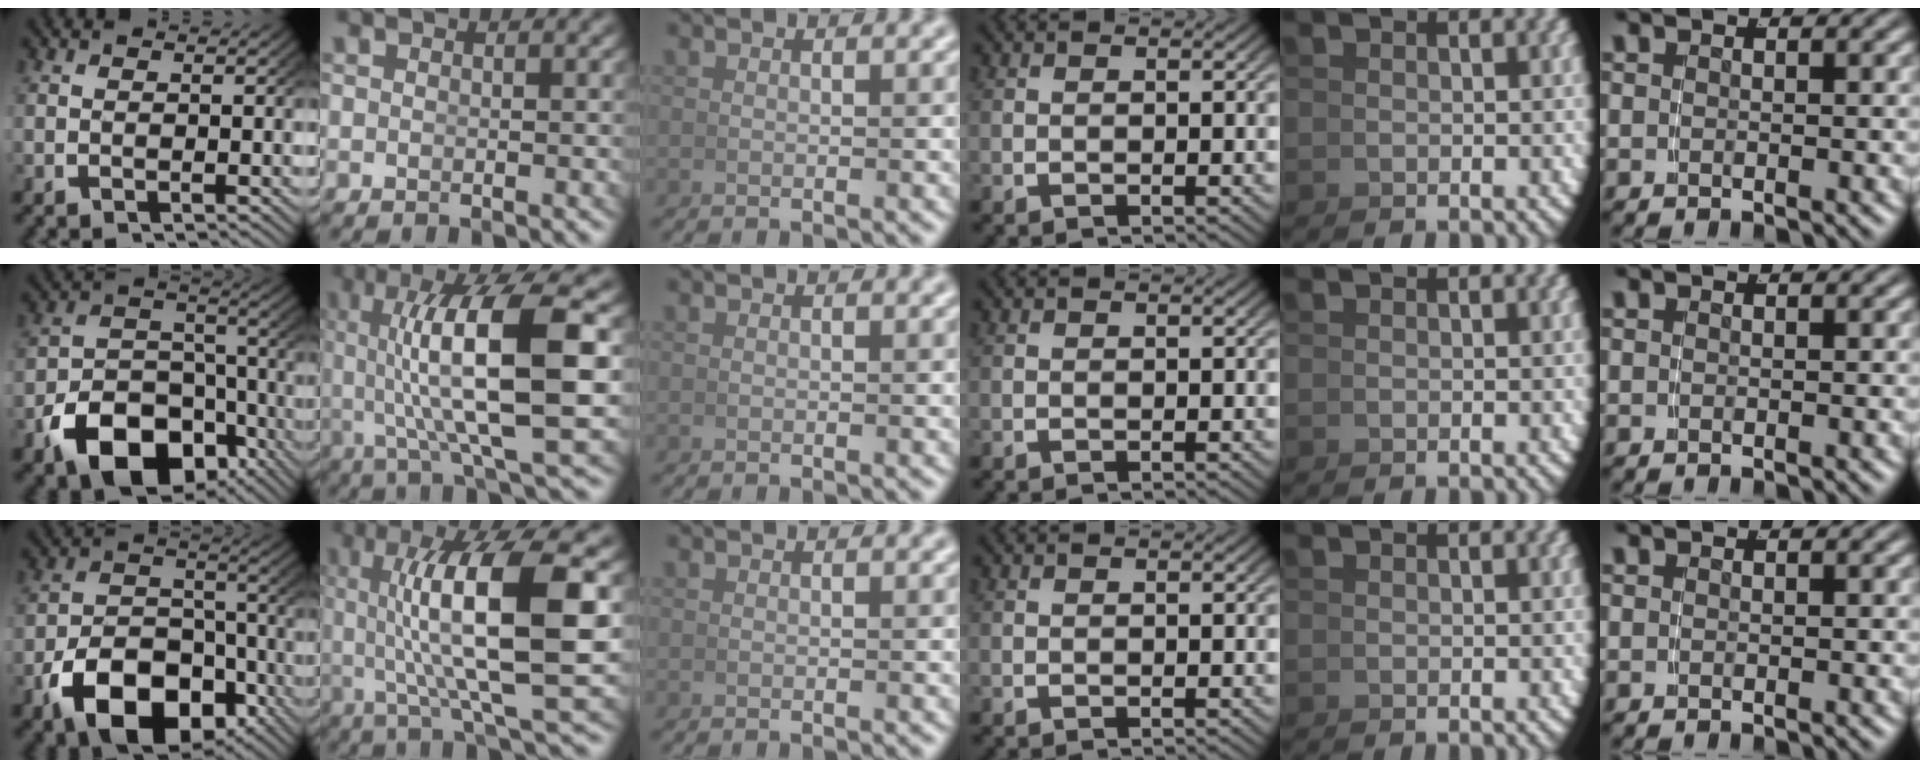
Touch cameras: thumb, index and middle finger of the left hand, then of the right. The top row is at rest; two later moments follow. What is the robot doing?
{"motion": "grasp_and_lifting", "object": "coin"}